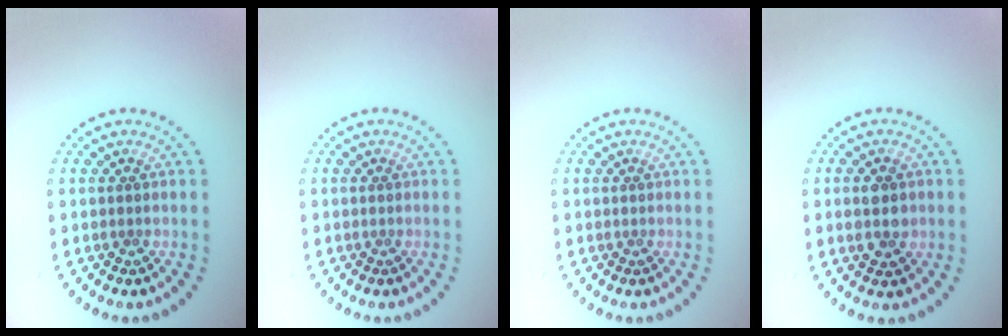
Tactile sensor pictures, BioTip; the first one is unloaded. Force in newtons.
{"total": 0.0}
{"total": 0.0}
{"total": 2.8, "press": 2.8, "slide": 0.1}